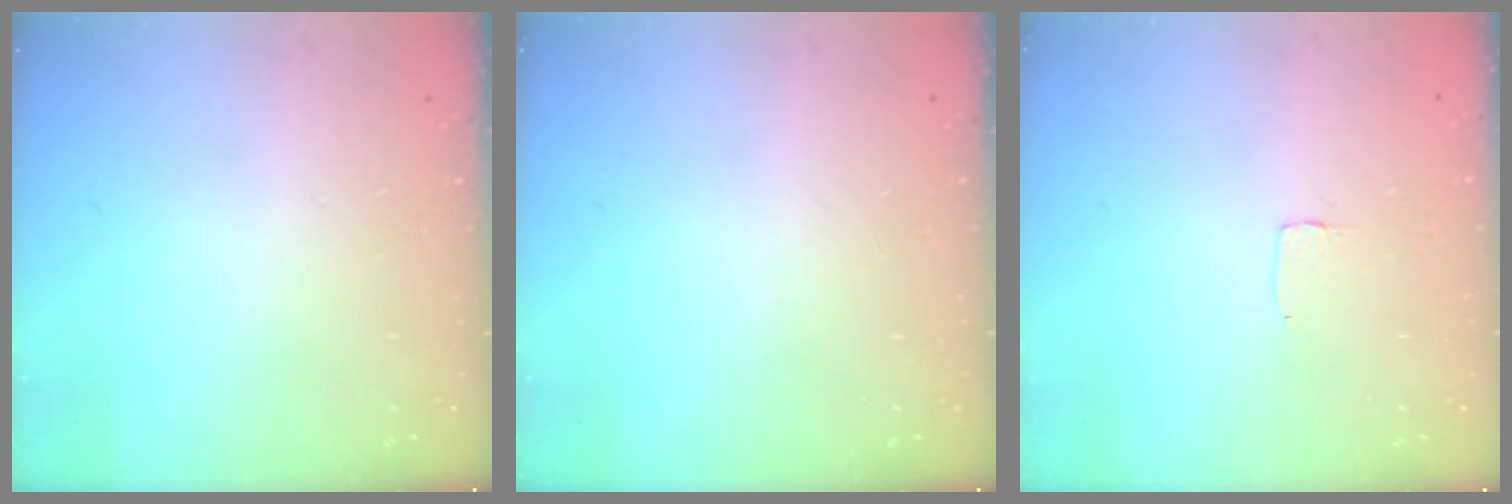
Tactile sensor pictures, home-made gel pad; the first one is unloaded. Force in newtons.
{"total": 0.0}
{"total": 2.6, "press": 2.6, "slide": 0.2}